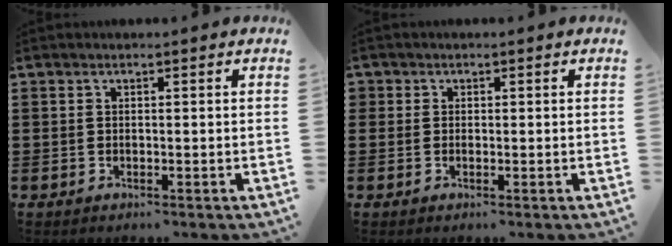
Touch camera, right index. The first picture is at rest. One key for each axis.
{"total": 0.7, "fx": 0.1, "fy": 0.7, "fz": 0.2, "tx": -0.006, "ty": 0.001, "tz": 0.001}